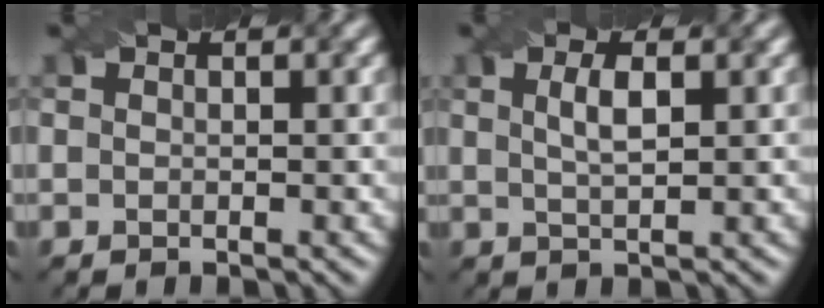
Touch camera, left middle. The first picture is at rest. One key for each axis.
{"total": 2.3, "fx": 0.7, "fy": 0.7, "fz": 2.1, "tx": -0.038, "ty": 0.004, "tz": 0.014}